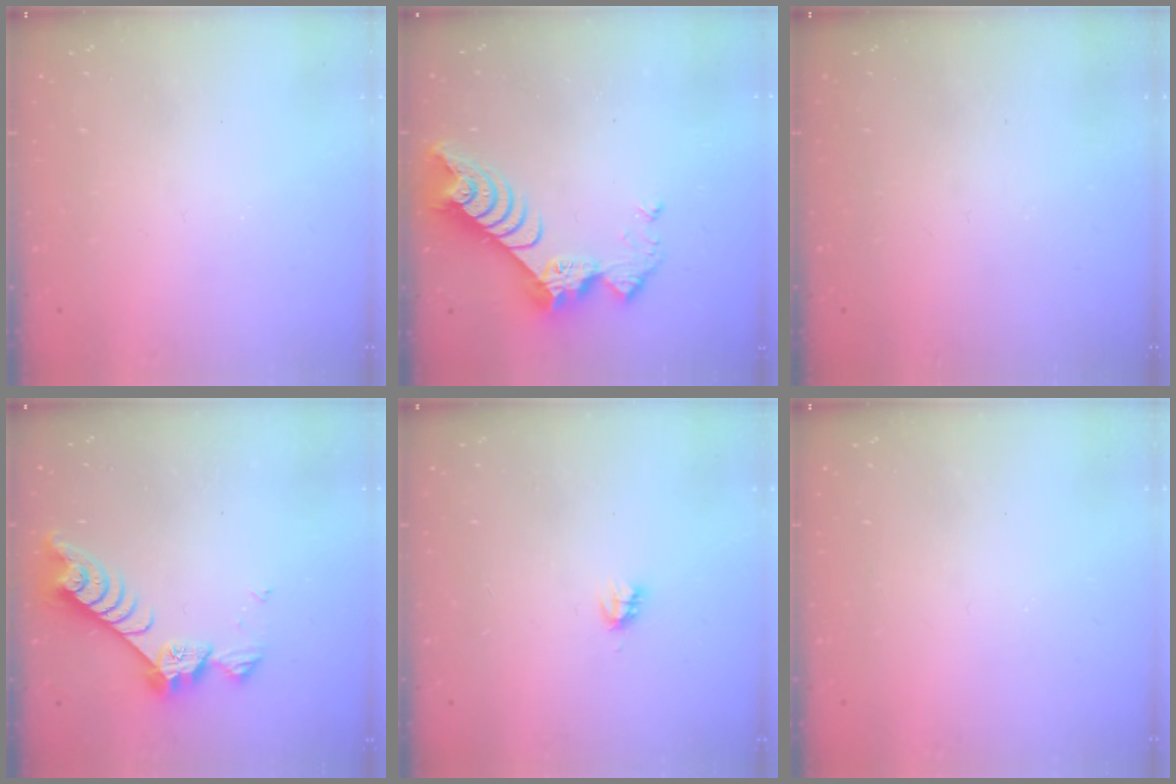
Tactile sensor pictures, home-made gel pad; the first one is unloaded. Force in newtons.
{"total": 9.9, "press": 9.9, "slide": 0.8}
{"total": 0.0}
{"total": 8.8, "press": 8.8, "slide": 0.8}
{"total": 2.7, "press": 2.7, "slide": 0.2}
{"total": 0.0}